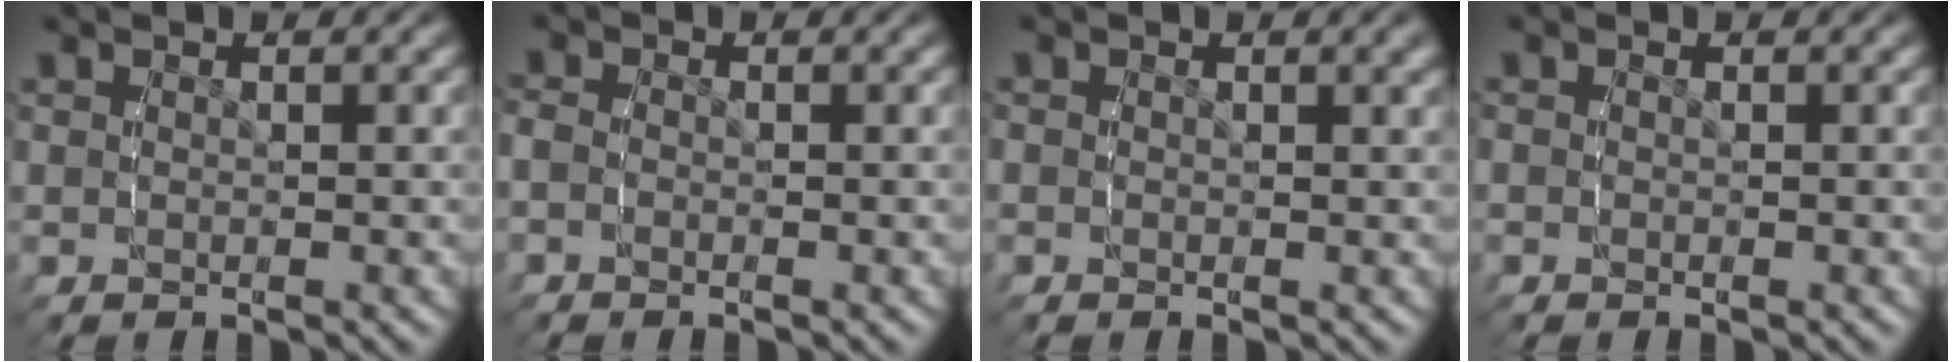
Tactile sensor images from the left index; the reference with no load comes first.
{"total": 2.0, "force": [-0.6, 1.7, 1.0], "torque": [-0.026, 0.002, -0.020]}
{"total": 0.7, "force": [-0.2, 0.5, 0.3], "torque": [-0.002, -0.002, -0.009]}
{"total": 0.6, "force": [-0.6, -0.1, -0.2], "torque": [0.012, -0.010, -0.007]}